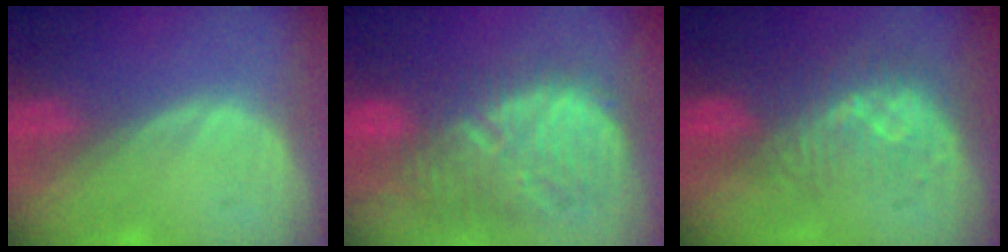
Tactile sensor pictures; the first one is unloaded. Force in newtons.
{"total": 12.0, "press": 11.3, "slide": 4.1}
{"total": 8.2, "press": 7.4, "slide": 3.5}